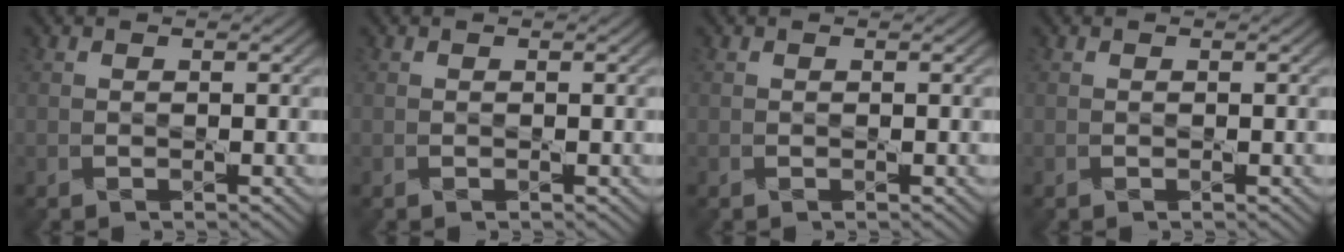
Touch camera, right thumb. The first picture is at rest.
{"total": 0.0}
{"total": 0.0}
{"total": 0.0}